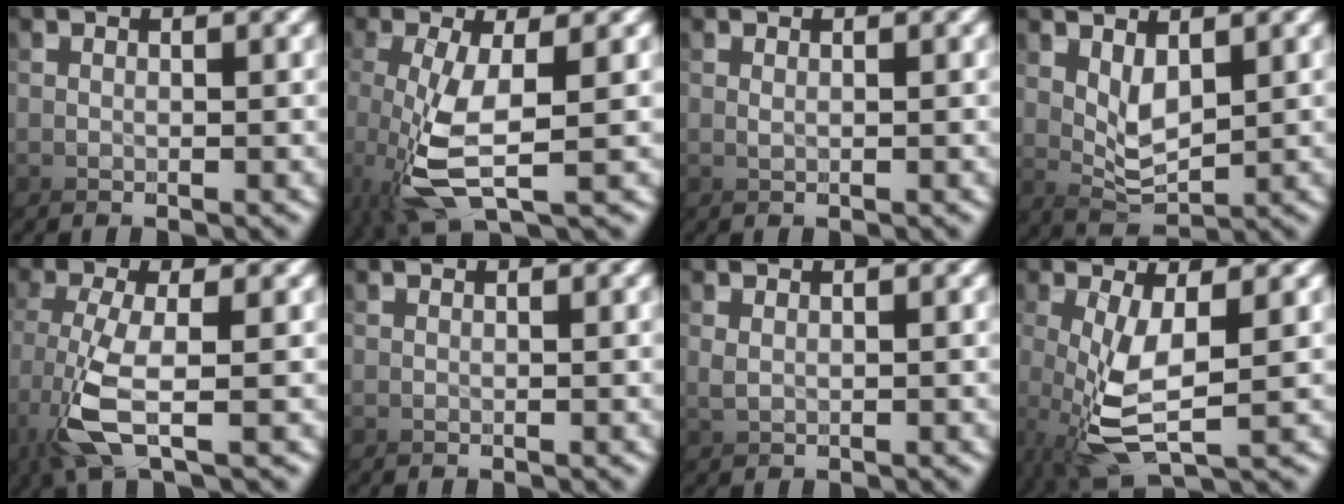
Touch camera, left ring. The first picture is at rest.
{"total": 2.9, "force": [-1.0, -0.2, 2.7], "torque": [-0.095, -0.004, -0.008]}
{"total": 0.7, "force": [0.3, -0.6, 0.0], "torque": [0.000, 0.005, 0.006]}
{"total": 3.2, "force": [2.7, 1.7, 0.0], "torque": [-0.047, 0.011, 0.028]}
{"total": 2.1, "force": [-1.4, -1.3, 1.0], "torque": [-0.067, -0.003, -0.016]}
{"total": 0.0}
{"total": 0.0}
{"total": 3.4, "force": [-0.6, 1.0, 3.2], "torque": [-0.121, -0.029, 0.010]}